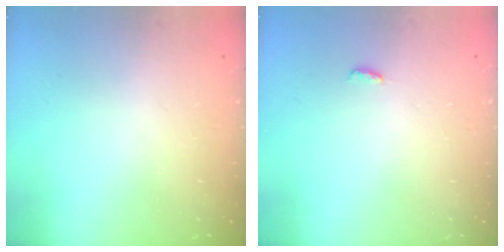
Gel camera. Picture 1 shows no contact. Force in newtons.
{"total": 3.1, "press": 2.7, "slide": 1.5}